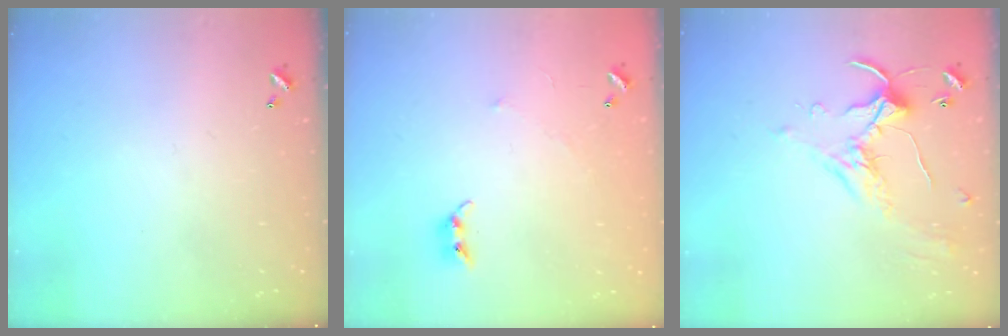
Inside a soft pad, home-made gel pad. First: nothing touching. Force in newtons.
{"total": 5.4, "press": 5.4, "slide": 0.7}
{"total": 1.2, "press": 0.6, "slide": 1.1}